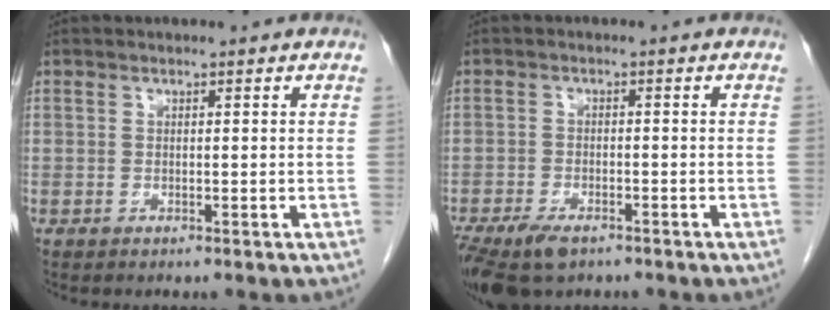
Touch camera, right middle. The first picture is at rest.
{"total": 8.7, "force": [-6.1, 3.7, 5.0], "torque": [-0.094, -0.011, -0.100]}